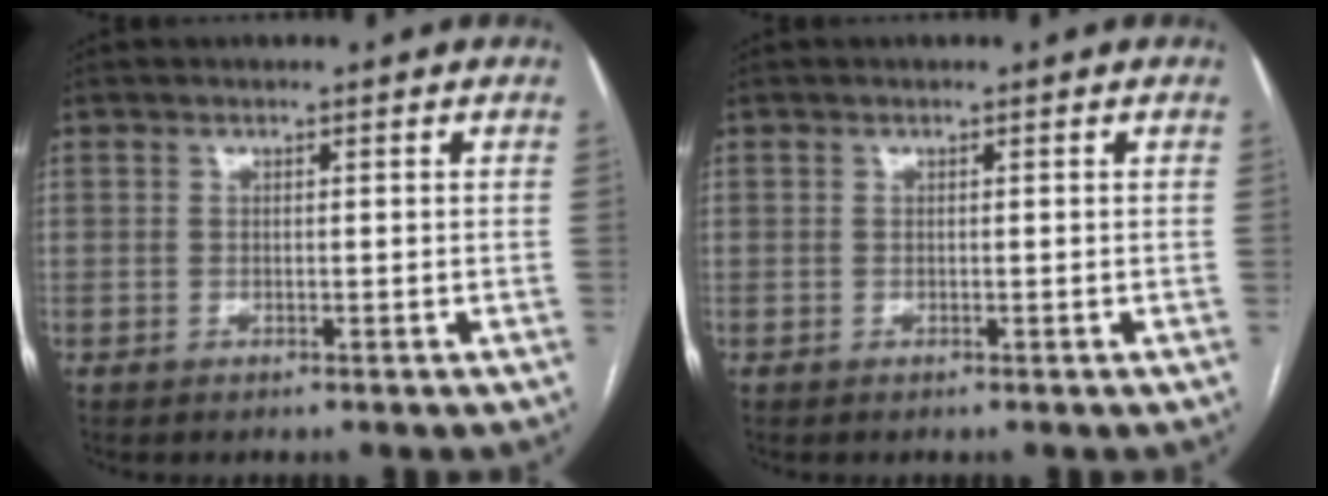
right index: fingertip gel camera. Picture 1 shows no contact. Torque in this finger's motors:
{"motor_torque": [0.00, 0.00, 0.00, 0.00]}